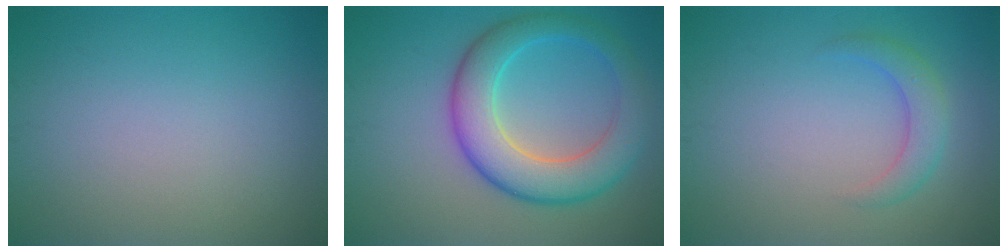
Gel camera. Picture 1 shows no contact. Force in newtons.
{"total": 7.4, "press": 7.4, "slide": 0.2}
{"total": 2.4, "press": 2.4, "slide": 0.0}